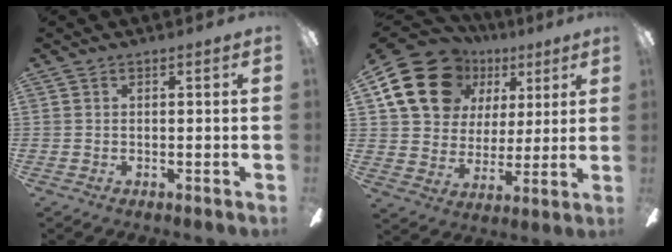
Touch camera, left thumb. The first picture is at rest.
{"total": 19.3, "force": [8.6, 15.5, 7.6], "torque": [-0.143, -0.020, 0.173]}